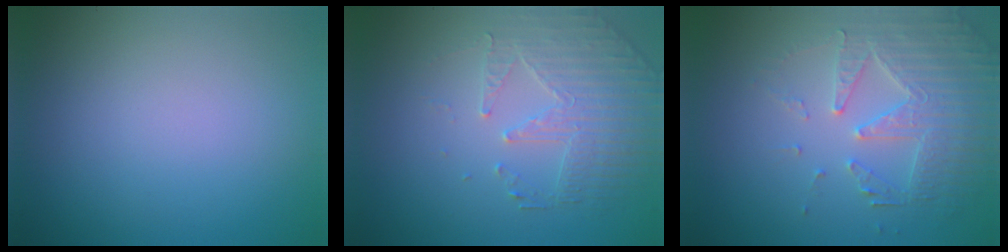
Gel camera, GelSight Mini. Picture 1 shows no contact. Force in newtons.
{"total": 2.5, "press": 2.2, "slide": 1.2}
{"total": 5.0, "press": 3.9, "slide": 3.2}